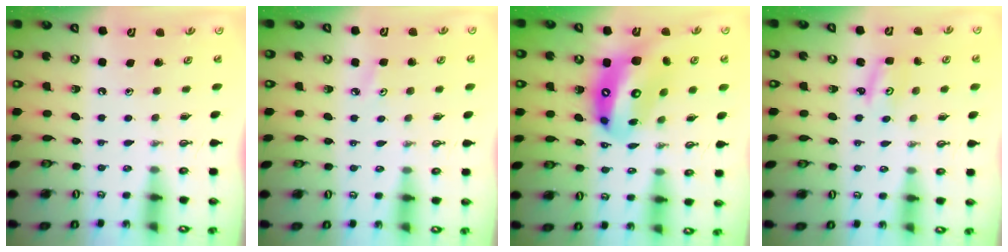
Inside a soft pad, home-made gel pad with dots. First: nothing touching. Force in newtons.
{"total": 3.2, "press": 3.2, "slide": 0.3}
{"total": 18.3, "press": 18.1, "slide": 2.8}
{"total": 3.0, "press": 3.0, "slide": 0.3}